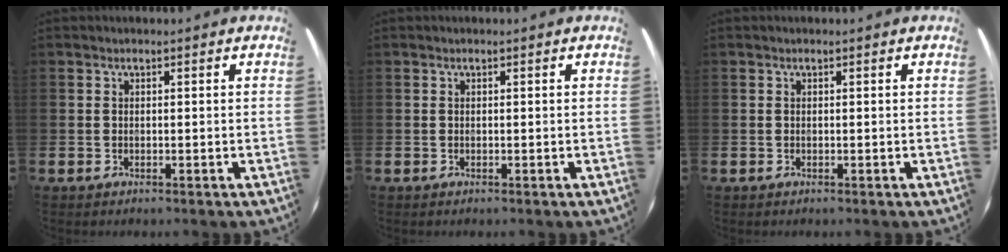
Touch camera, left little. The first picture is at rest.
{"total": 0.0}
{"total": 0.0}